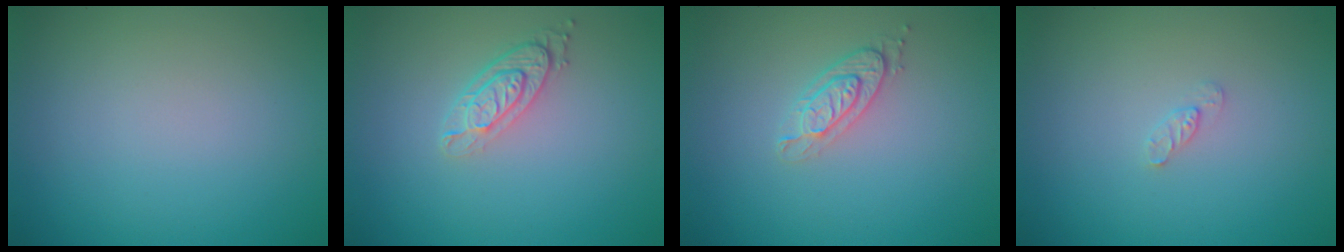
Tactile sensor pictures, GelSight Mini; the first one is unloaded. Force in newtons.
{"total": 2.9, "press": 2.2, "slide": 1.9}
{"total": 2.1, "press": 1.9, "slide": 0.8}
{"total": 0.9, "press": 0.8, "slide": 0.2}